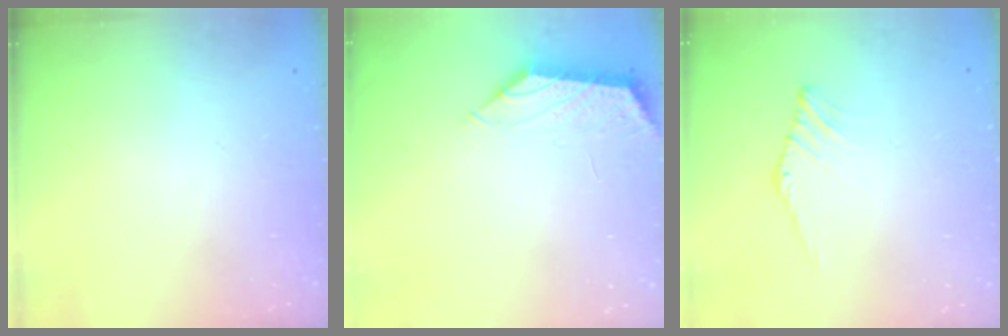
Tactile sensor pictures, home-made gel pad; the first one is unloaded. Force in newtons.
{"total": 1.3, "press": 1.2, "slide": 0.4}
{"total": 0.0}